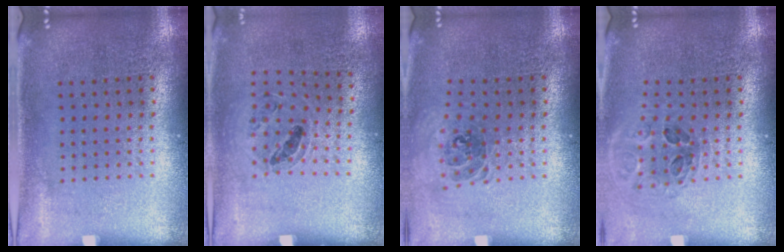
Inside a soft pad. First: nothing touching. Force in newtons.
{"total": 0.9, "press": 0.8, "slide": 0.3}
{"total": 0.9, "press": 0.8, "slide": 0.3}
{"total": 0.9, "press": 0.9, "slide": 0.1}